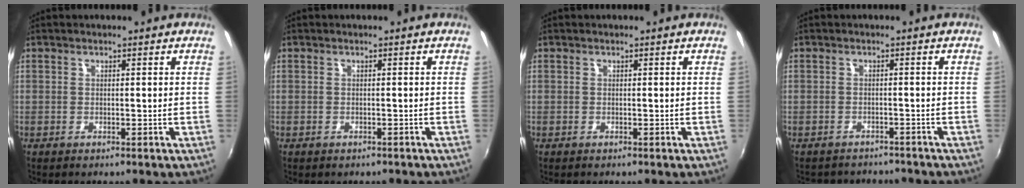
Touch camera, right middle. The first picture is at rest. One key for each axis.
{"total": 1.0, "fx": -0.8, "fy": 0.6, "fz": 0.3, "tx": -0.009, "ty": -0.003, "tz": -0.008}
{"total": 0.0}
{"total": 6.0, "fx": -5.4, "fy": 2.4, "fz": 1.1, "tx": -0.032, "ty": -0.001, "tz": -0.075}